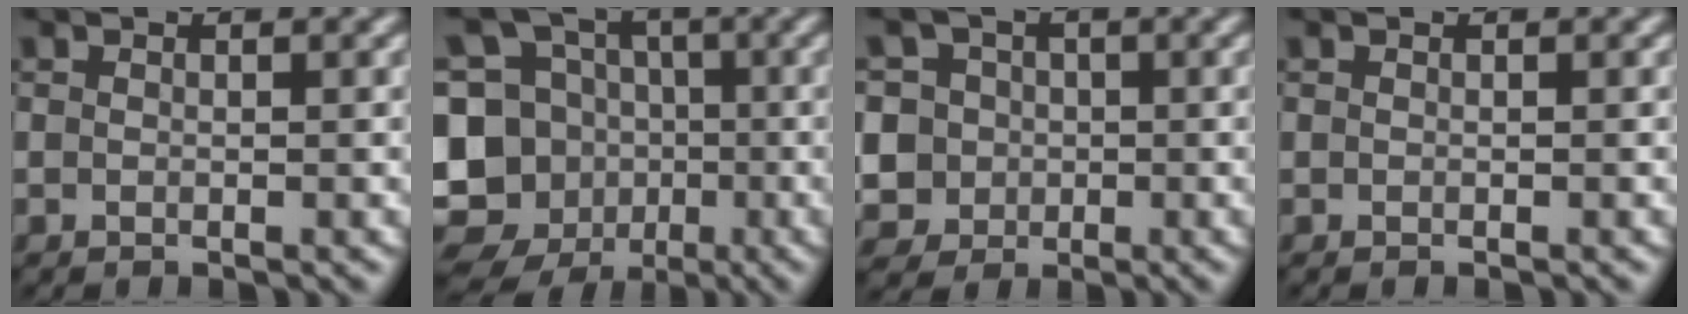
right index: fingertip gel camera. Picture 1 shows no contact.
{"total": 12.9, "force": [-5.1, 11.1, 4.2], "torque": [-0.099, -0.012, -0.074]}
{"total": 7.7, "force": [0.0, 7.3, 2.6], "torque": [-0.051, 0.020, -0.032]}
{"total": 0.0}